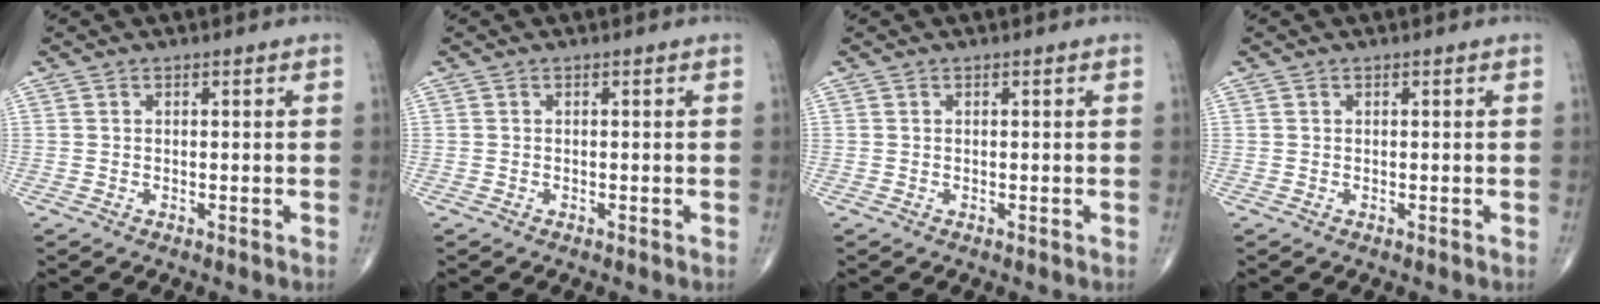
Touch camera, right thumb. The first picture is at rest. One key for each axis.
{"total": 0.0}
{"total": 0.0}
{"total": 0.0}